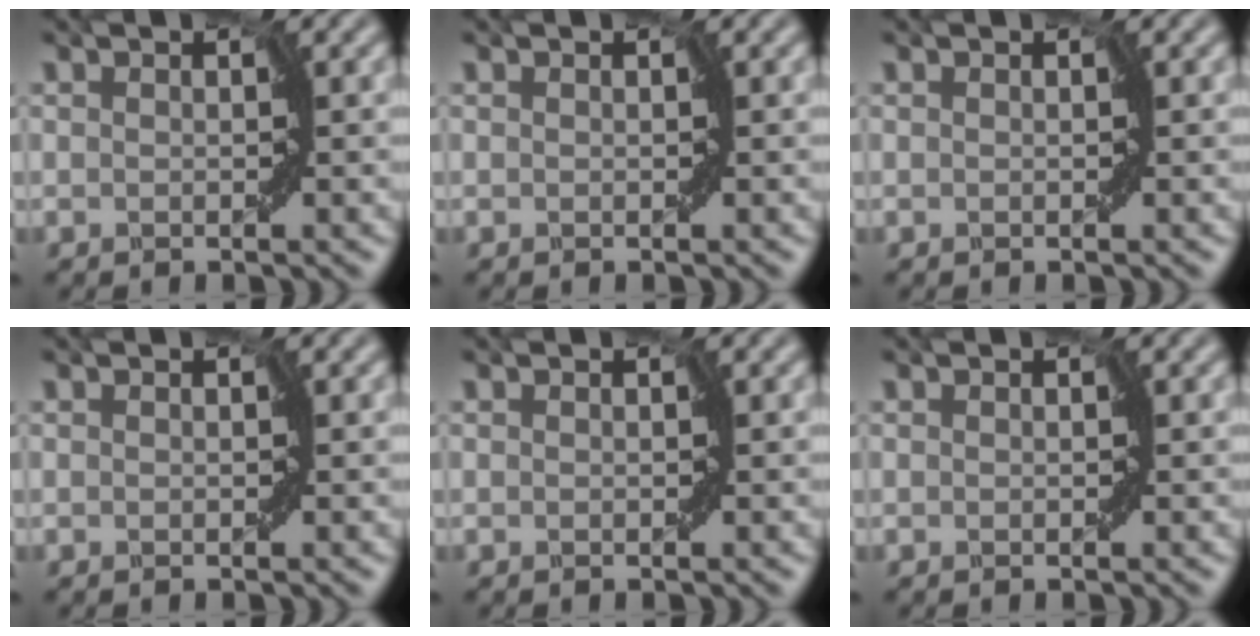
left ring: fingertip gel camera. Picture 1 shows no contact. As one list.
[{"total": 0.0}, {"total": 0.0}, {"total": 0.0}, {"total": 0.0}, {"total": 0.0}]